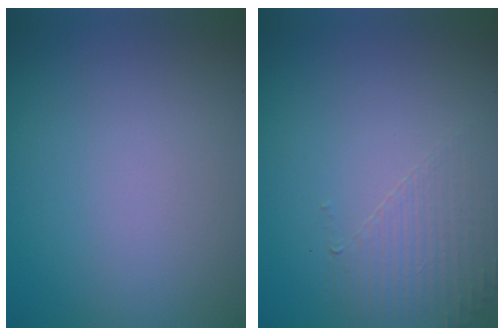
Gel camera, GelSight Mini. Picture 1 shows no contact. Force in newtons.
{"total": 1.6, "press": 0.7, "slide": 1.4}